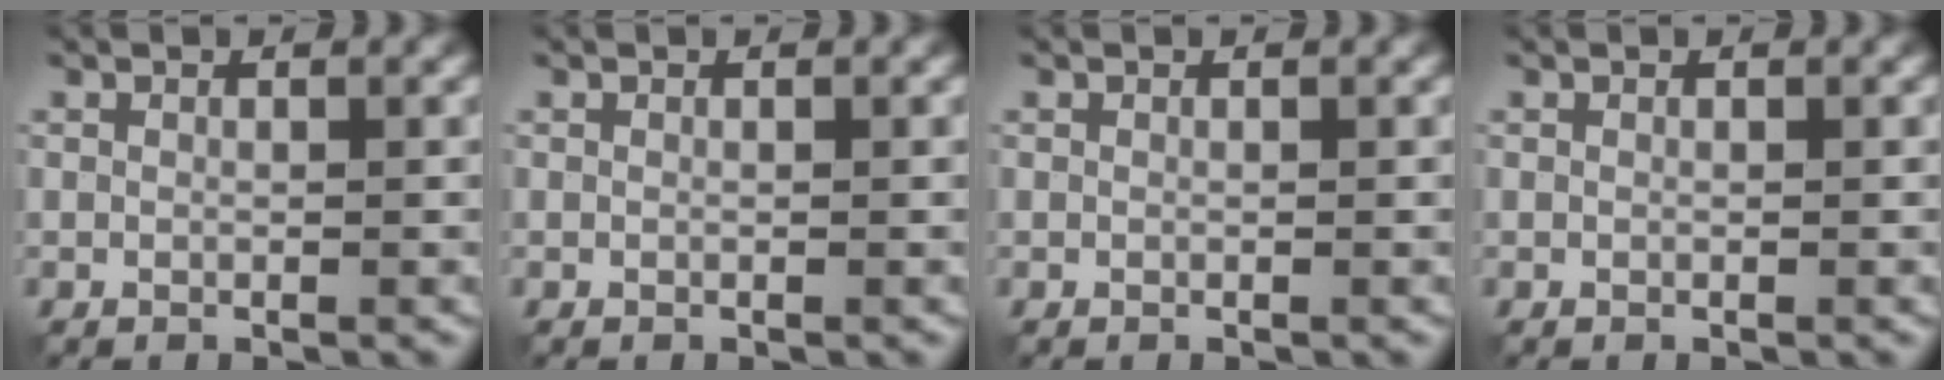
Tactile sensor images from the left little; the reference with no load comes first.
{"total": 0.0}
{"total": 0.0}
{"total": 0.0}